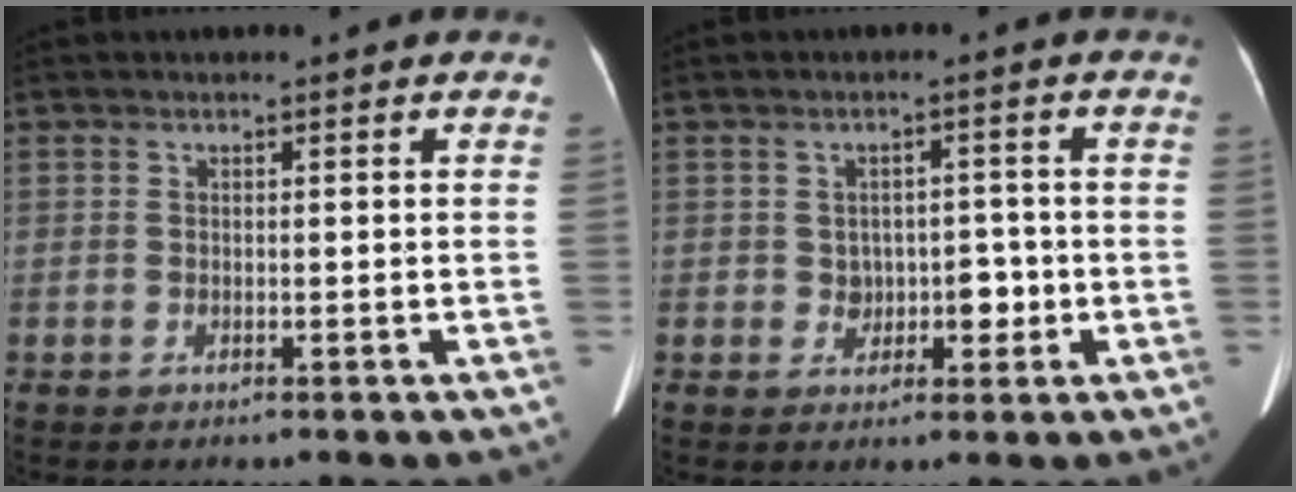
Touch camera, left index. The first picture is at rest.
{"total": 3.8, "force": [-0.8, 2.9, 2.5], "torque": [-0.030, 0.014, -0.004]}